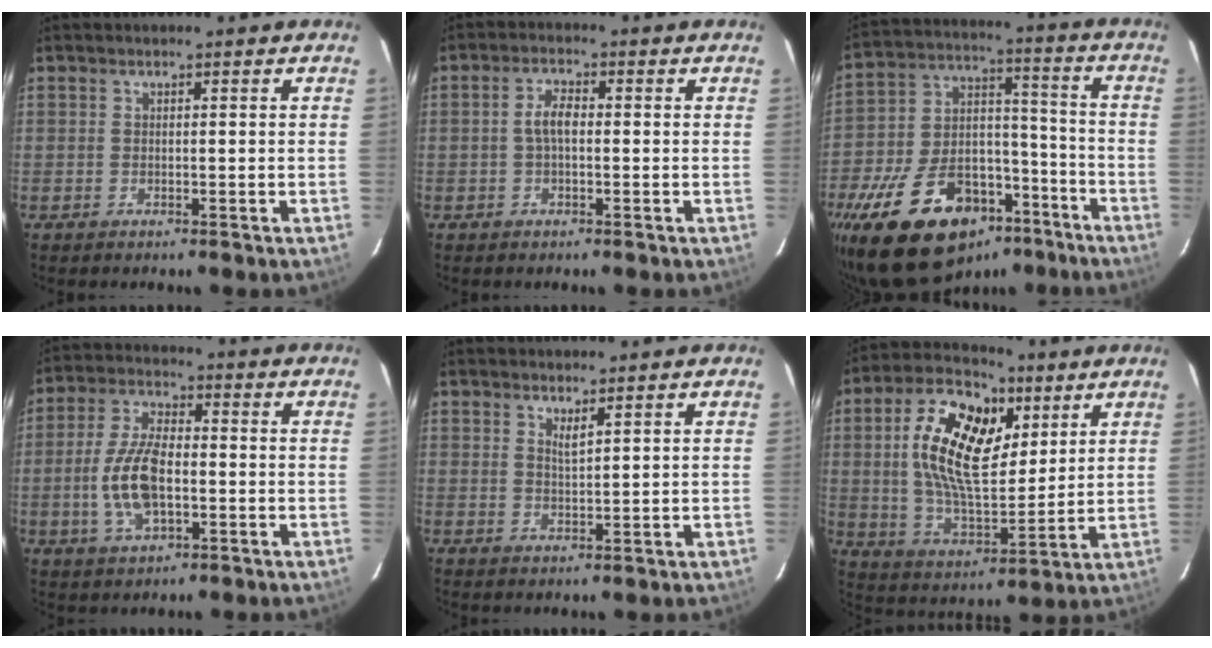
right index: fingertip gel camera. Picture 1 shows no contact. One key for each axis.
{"total": 3.1, "fx": -0.3, "fy": 1.6, "fz": 2.7, "tx": -0.056, "ty": 0.010, "tz": -0.005}
{"total": 25.5, "fx": -16.4, "fy": 13.0, "fz": 14.5, "tx": -0.291, "ty": 0.004, "tz": -0.249}
{"total": 10.6, "fx": -2.1, "fy": 5.1, "fz": 9.1, "tx": -0.190, "ty": 0.005, "tz": -0.037}
{"total": 2.1, "fx": 1.5, "fy": 0.3, "fz": 1.5, "tx": -0.025, "ty": -0.003, "tz": 0.025}
{"total": 18.6, "fx": 5.8, "fy": 9.9, "fz": 14.7, "tx": -0.287, "ty": 0.020, "tz": 0.104}